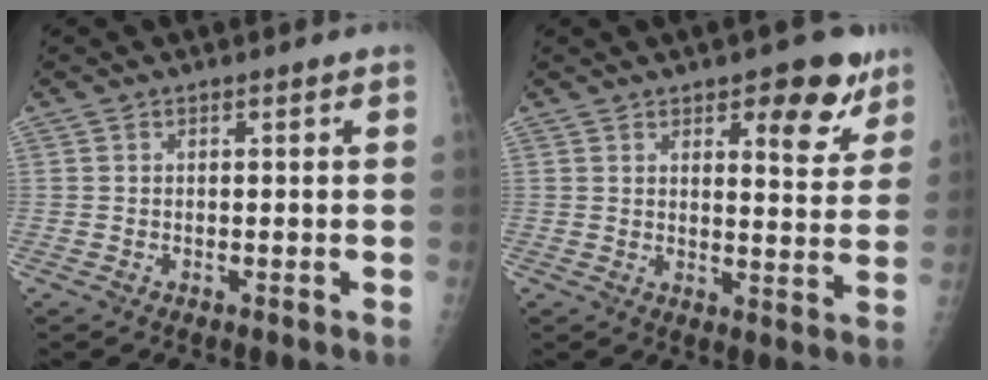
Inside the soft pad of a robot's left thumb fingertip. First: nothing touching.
{"total": 10.2, "force": [6.1, 4.2, 7.1], "torque": [-0.054, -0.033, 0.078]}